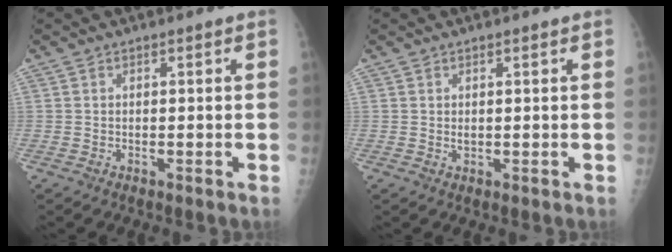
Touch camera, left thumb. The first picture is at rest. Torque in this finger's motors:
{"motor_torque": [0.13, 0.24, 0.20, -0.07, 0.00]}